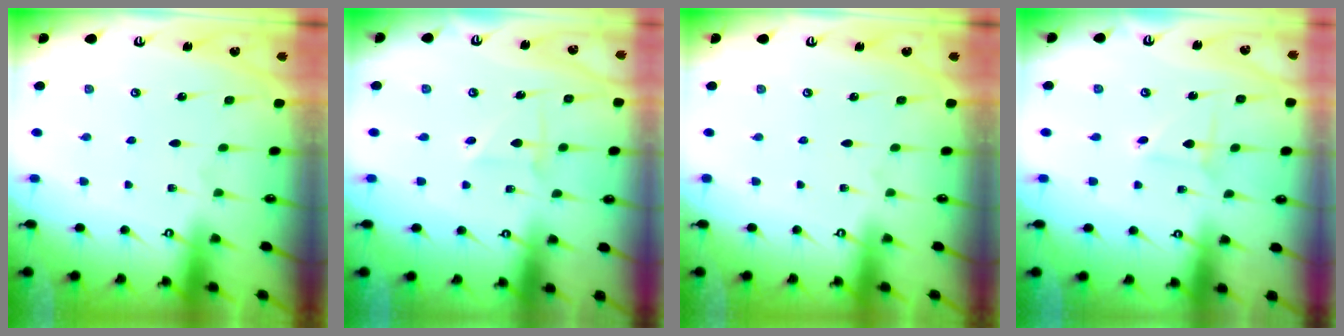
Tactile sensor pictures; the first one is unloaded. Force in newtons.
{"total": 3.1, "press": 3.0, "slide": 0.9}
{"total": 0.0}
{"total": 1.0, "press": 1.0, "slide": 0.1}